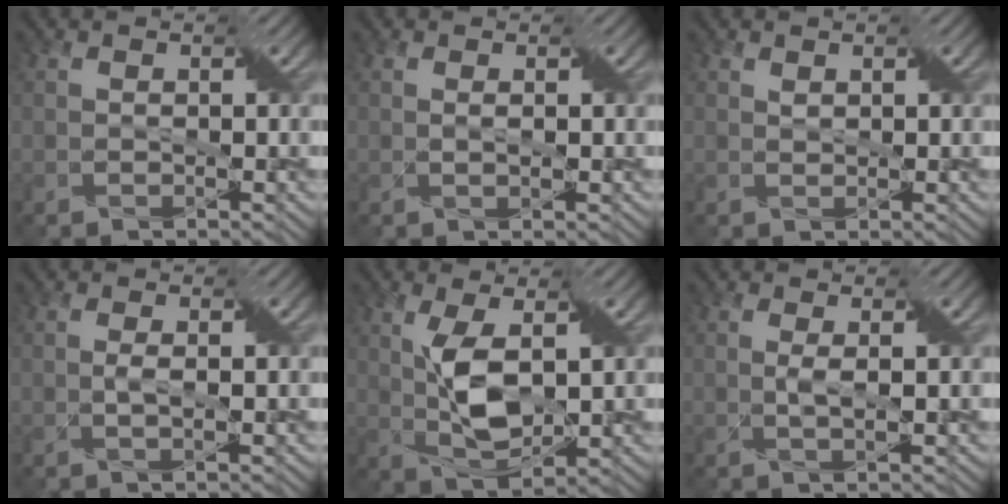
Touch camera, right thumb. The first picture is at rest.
{"total": 0.8, "force": [0.2, 0.1, 0.8], "torque": [-0.017, 0.002, 0.003]}
{"total": 0.7, "force": [0.5, 0.3, 0.3], "torque": [-0.010, 0.000, 0.012]}
{"total": 1.4, "force": [0.1, 0.2, 1.3], "torque": [-0.030, 0.004, 0.001]}
{"total": 7.3, "force": [1.1, 3.3, 6.4], "torque": [-0.142, 0.001, 0.024]}
{"total": 1.7, "force": [0.3, 0.1, 1.6], "torque": [-0.038, 0.004, 0.005]}